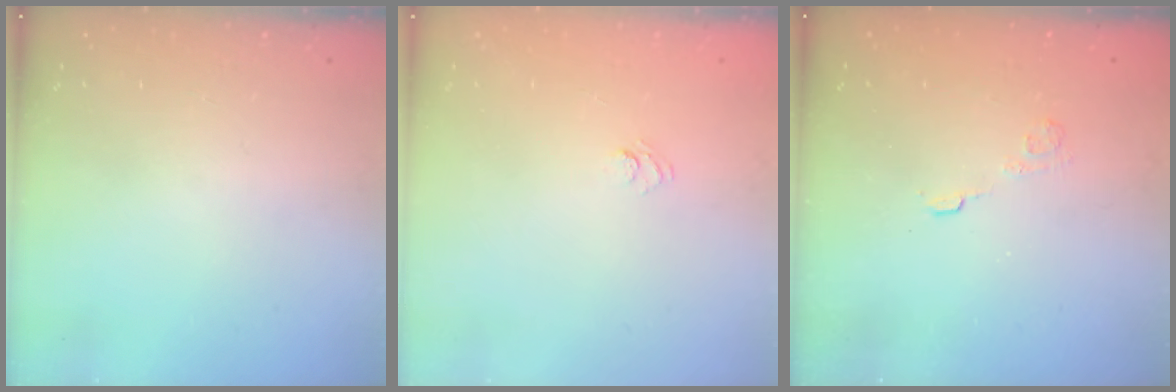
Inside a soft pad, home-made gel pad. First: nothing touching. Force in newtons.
{"total": 4.2, "press": 4.0, "slide": 1.2}
{"total": 2.7, "press": 2.3, "slide": 1.4}